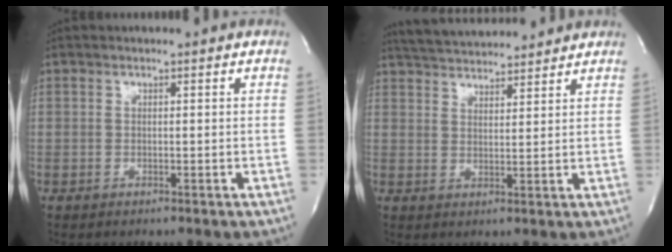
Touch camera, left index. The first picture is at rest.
{"total": 11.5, "force": [10.9, 1.8, 3.4], "torque": [-0.064, 0.020, 0.165]}